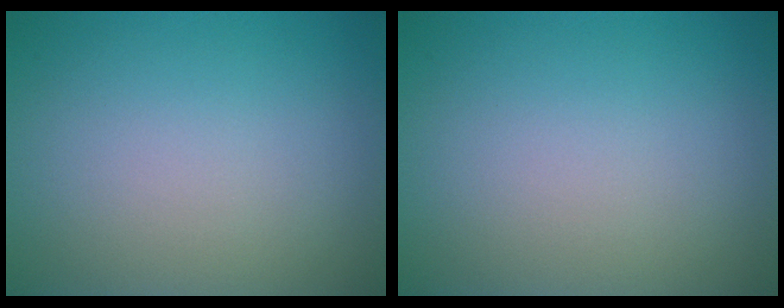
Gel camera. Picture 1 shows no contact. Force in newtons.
{"total": 0.0}